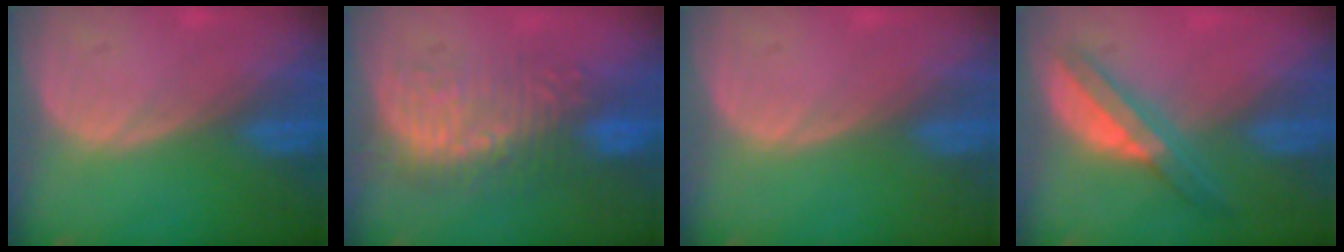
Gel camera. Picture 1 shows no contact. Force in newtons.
{"total": 8.9, "press": 8.6, "slide": 2.0}
{"total": 0.0}
{"total": 5.7, "press": 5.3, "slide": 2.0}